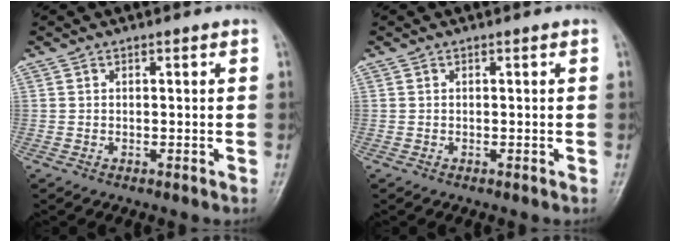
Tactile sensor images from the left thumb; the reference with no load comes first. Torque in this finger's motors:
{"motor_torque": [0.00, 0.00, 0.04, -0.08, 0.00]}